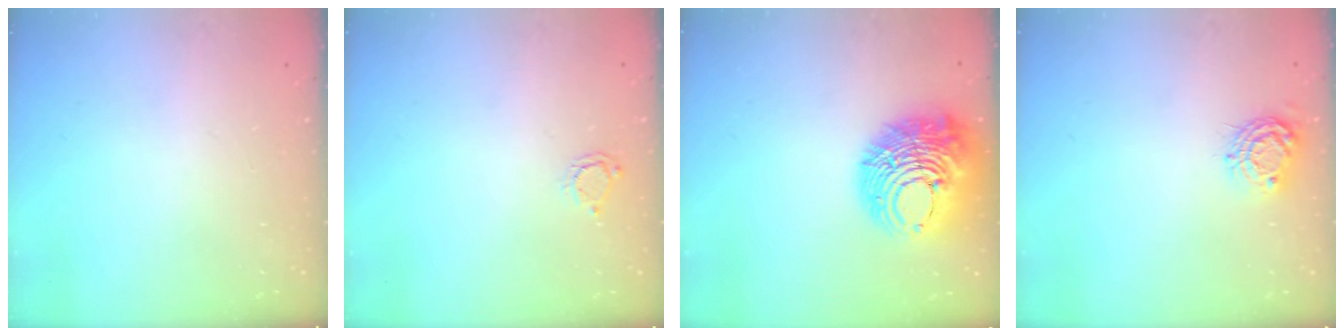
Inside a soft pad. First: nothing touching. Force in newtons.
{"total": 3.8, "press": 3.8, "slide": 0.2}
{"total": 15.6, "press": 15.4, "slide": 2.1}
{"total": 8.0, "press": 8.0, "slide": 0.3}